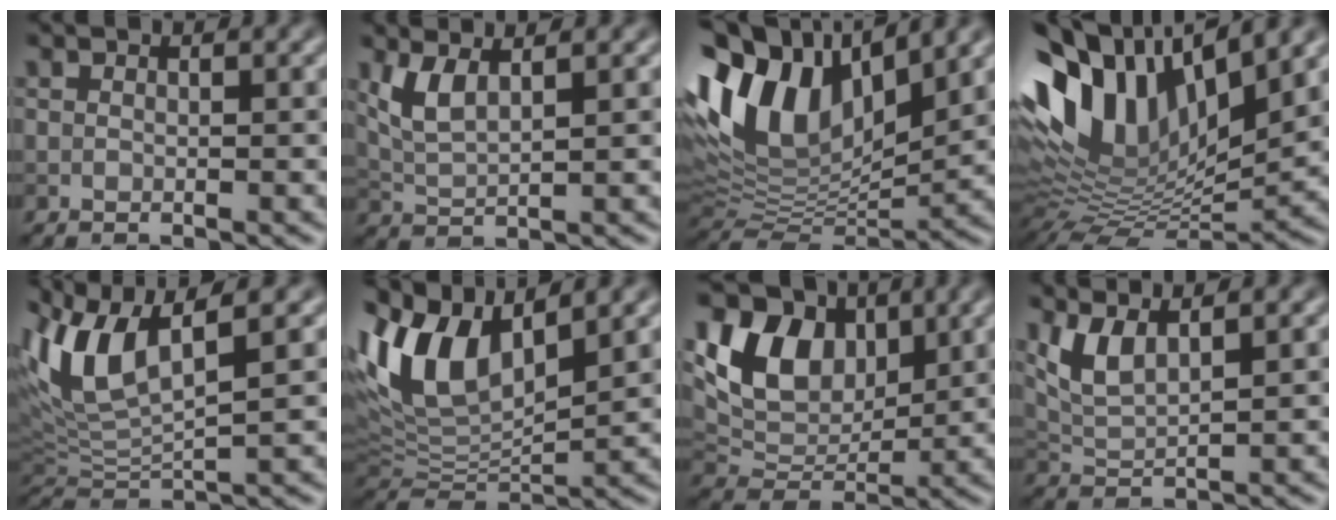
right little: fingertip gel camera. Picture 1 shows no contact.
{"total": 3.1, "force": [1.6, 1.0, 2.4], "torque": [-0.060, -0.003, 0.037]}
{"total": 13.0, "force": [6.2, 6.6, 9.3], "torque": [-0.190, 0.029, 0.111]}
{"total": 12.9, "force": [5.0, 6.6, 9.9], "torque": [-0.179, 0.022, 0.084]}
{"total": 7.5, "force": [3.2, 2.3, 6.4], "torque": [-0.140, 0.014, 0.061]}
{"total": 9.2, "force": [4.5, 4.0, 7.0], "torque": [-0.146, 0.012, 0.081]}
{"total": 7.8, "force": [3.4, 5.3, 4.7], "torque": [-0.085, -0.003, 0.059]}
{"total": 3.3, "force": [2.0, 1.1, 2.5], "torque": [-0.063, -0.003, 0.045]}